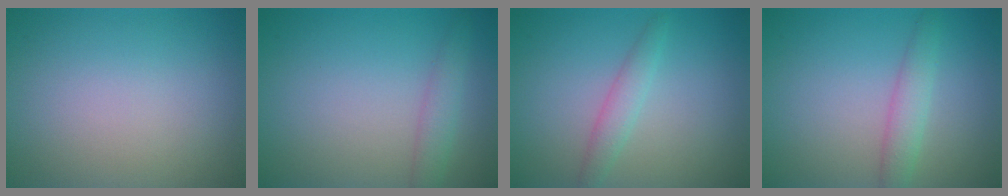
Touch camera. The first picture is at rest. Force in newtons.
{"total": 1.9, "press": 1.9, "slide": 0.1}
{"total": 1.9, "press": 1.9, "slide": 0.1}
{"total": 2.3, "press": 2.3, "slide": 0.0}